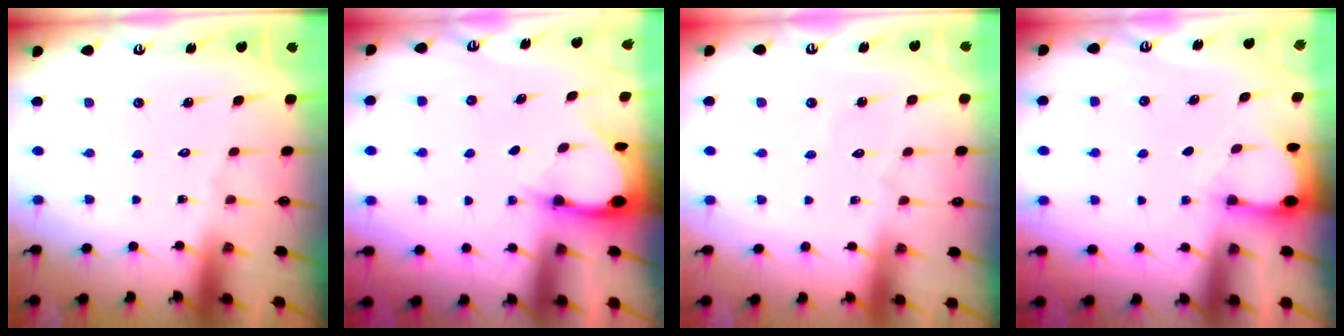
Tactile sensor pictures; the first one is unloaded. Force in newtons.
{"total": 3.5, "press": 3.5, "slide": 0.2}
{"total": 2.0, "press": 2.0, "slide": 0.1}
{"total": 3.4, "press": 3.4, "slide": 0.3}